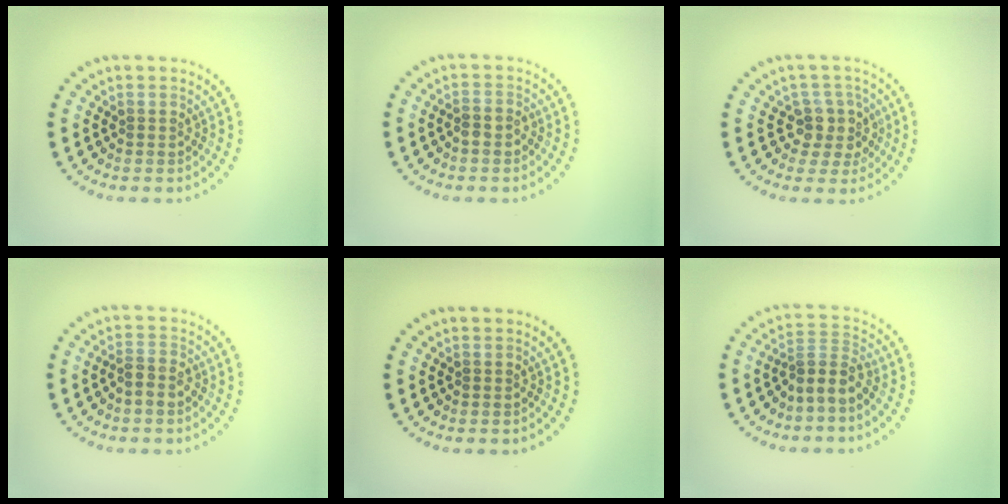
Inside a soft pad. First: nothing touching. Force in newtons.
{"total": 1.1, "press": 0.9, "slide": 0.7}
{"total": 3.1, "press": 2.4, "slide": 1.9}
{"total": 1.8, "press": 1.6, "slide": 0.9}
{"total": 0.0}
{"total": 2.9, "press": 2.1, "slide": 2.0}